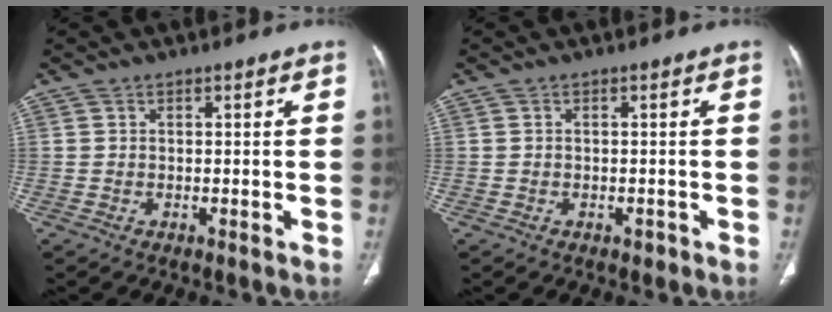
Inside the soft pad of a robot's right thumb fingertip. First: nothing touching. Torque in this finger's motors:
{"motor_torque": [0.34, 0.54, -0.20, 0.02, -0.01]}